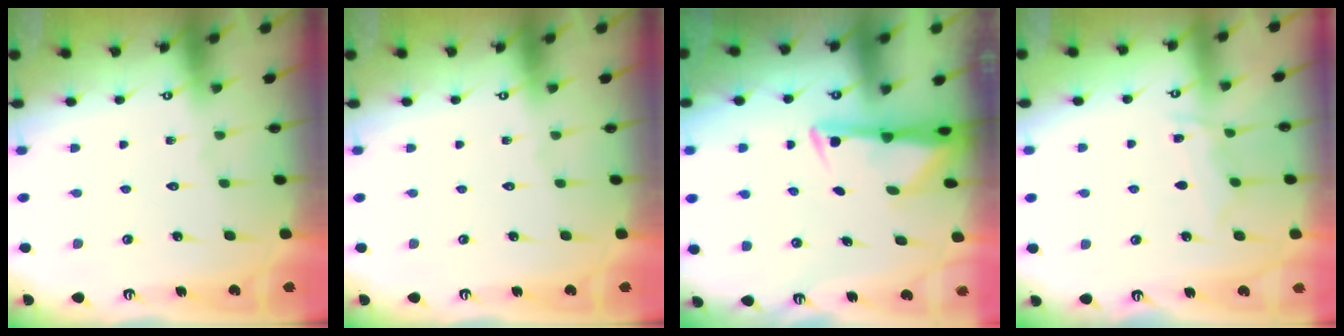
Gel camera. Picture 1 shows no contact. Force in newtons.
{"total": 0.0}
{"total": 2.9, "press": 2.9, "slide": 0.5}
{"total": 6.4, "press": 6.3, "slide": 0.7}